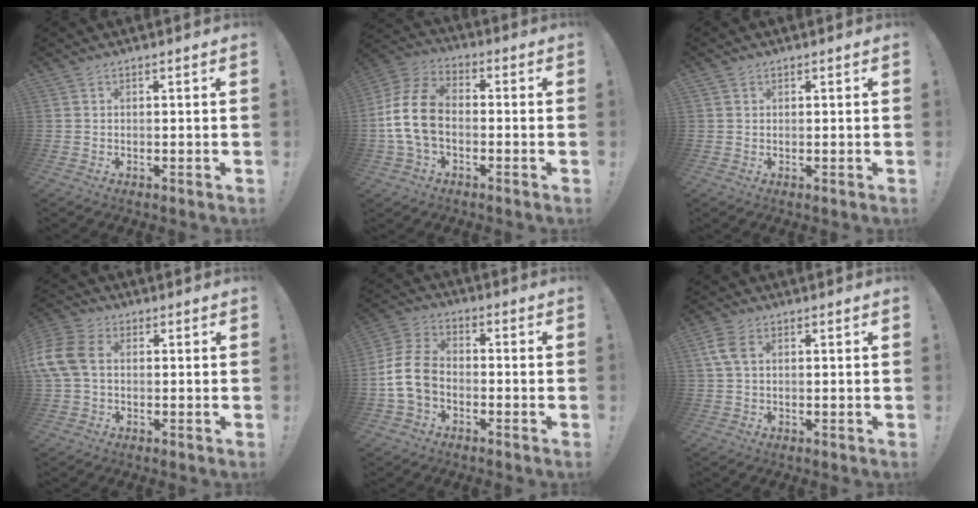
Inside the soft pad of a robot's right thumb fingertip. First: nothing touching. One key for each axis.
{"total": 14.3, "fx": -1.8, "fy": 9.8, "fz": 10.2, "tx": -0.196, "ty": 0.023, "tz": -0.031}
{"total": 0.9, "fx": 0.6, "fy": 0.6, "fz": 0.1, "tx": 0.002, "ty": -0.001, "tz": 0.011}
{"total": 11.7, "fx": 1.0, "fy": 8.0, "fz": 8.5, "tx": -0.189, "ty": 0.009, "tz": 0.023}
{"total": 11.5, "fx": -2.8, "fy": 8.2, "fz": 7.6, "tx": -0.146, "ty": 0.029, "tz": -0.045}
{"total": 5.2, "fx": 1.4, "fy": 3.3, "fz": 3.7, "tx": -0.079, "ty": 0.007, "tz": 0.029}